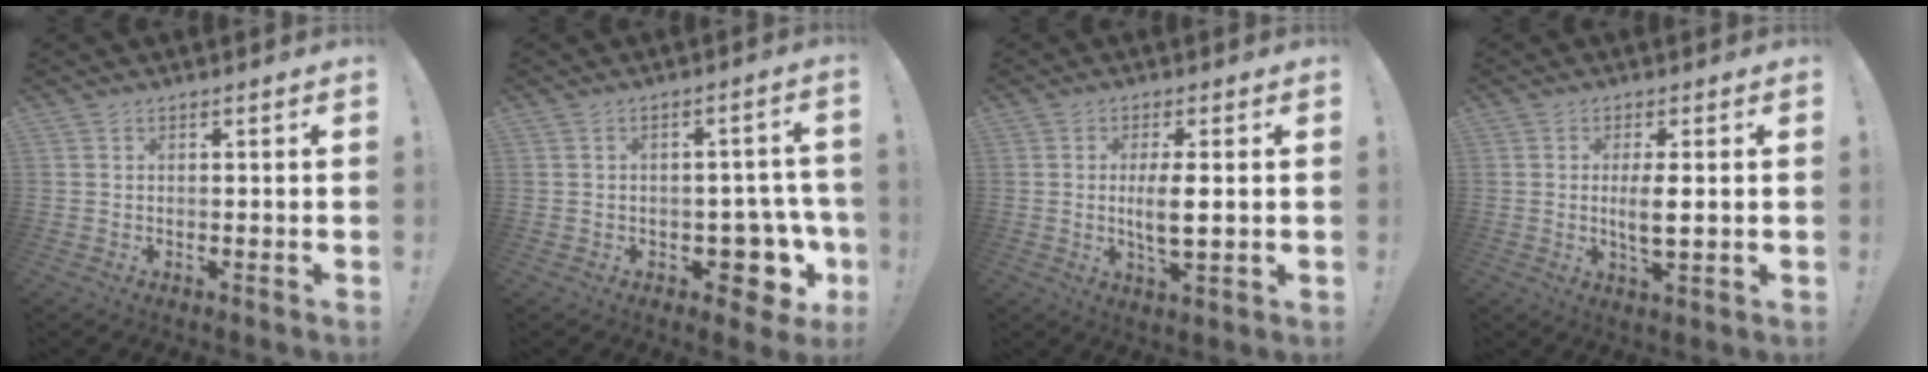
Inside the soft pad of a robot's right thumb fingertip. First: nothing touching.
{"total": 9.4, "force": [-3.1, 6.4, 6.1], "torque": [-0.061, 0.025, -0.039]}
{"total": 6.6, "force": [0.3, 1.8, 6.3], "torque": [-0.116, -0.009, 0.000]}
{"total": 5.3, "force": [0.3, 1.4, 5.1], "torque": [-0.097, -0.012, 0.000]}